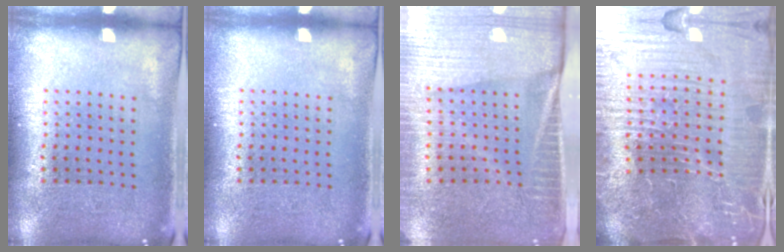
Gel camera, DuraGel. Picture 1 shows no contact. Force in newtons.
{"total": 0.0}
{"total": 4.2, "press": 3.6, "slide": 2.1}
{"total": 6.8, "press": 6.2, "slide": 2.7}